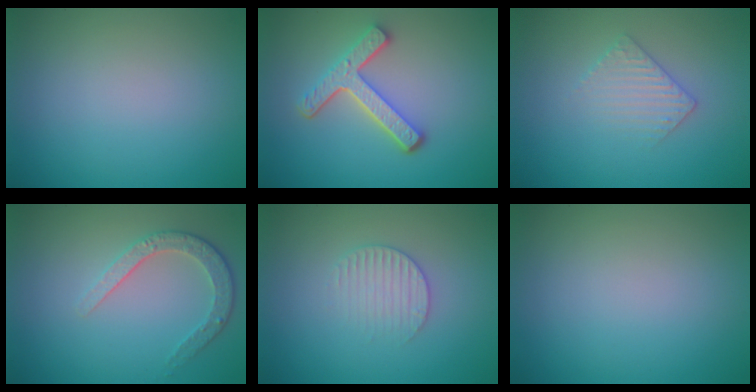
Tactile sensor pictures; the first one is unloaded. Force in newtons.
{"total": 4.5, "press": 3.4, "slide": 2.9}
{"total": 2.2, "press": 2.2, "slide": 0.5}
{"total": 2.6, "press": 2.5, "slide": 1.0}
{"total": 2.2, "press": 2.1, "slide": 0.5}
{"total": 0.0}